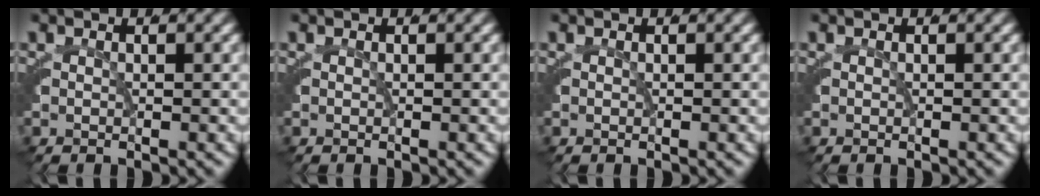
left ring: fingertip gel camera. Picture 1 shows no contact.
{"total": 0.0}
{"total": 0.0}
{"total": 0.0}